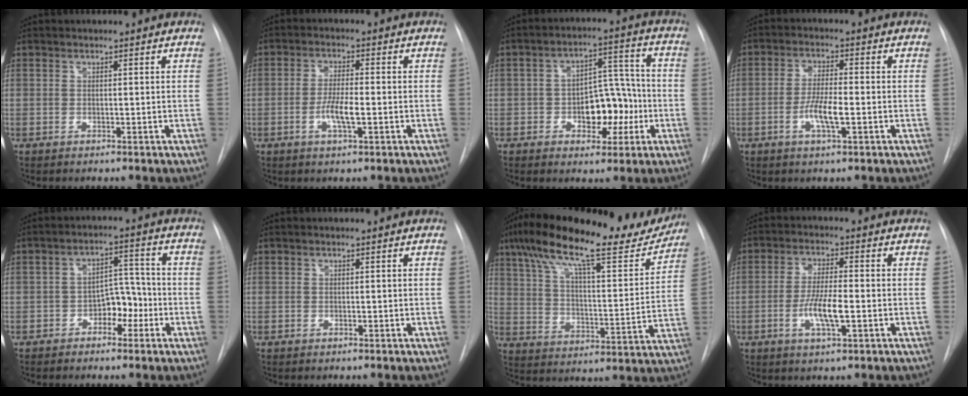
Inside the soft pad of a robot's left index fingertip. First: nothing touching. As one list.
[{"total": 4.6, "force": [-1.4, 0.7, 4.3], "torque": [-0.084, -0.004, -0.027]}, {"total": 9.3, "force": [-2.5, 5.3, 7.2], "torque": [-0.102, 0.030, -0.034]}, {"total": 5.3, "force": [-1.7, 0.8, 5.0], "torque": [-0.100, -0.004, -0.033]}, {"total": 5.3, "force": [-2.5, 3.1, 3.5], "torque": [-0.047, 0.020, -0.043]}, {"total": 0.0}, {"total": 20.6, "force": [16.8, 2.9, 11.6], "torque": [-0.208, 0.016, 0.265]}, {"total": 6.5, "force": [-1.8, 1.1, 6.1], "torque": [-0.120, -0.006, -0.034]}]